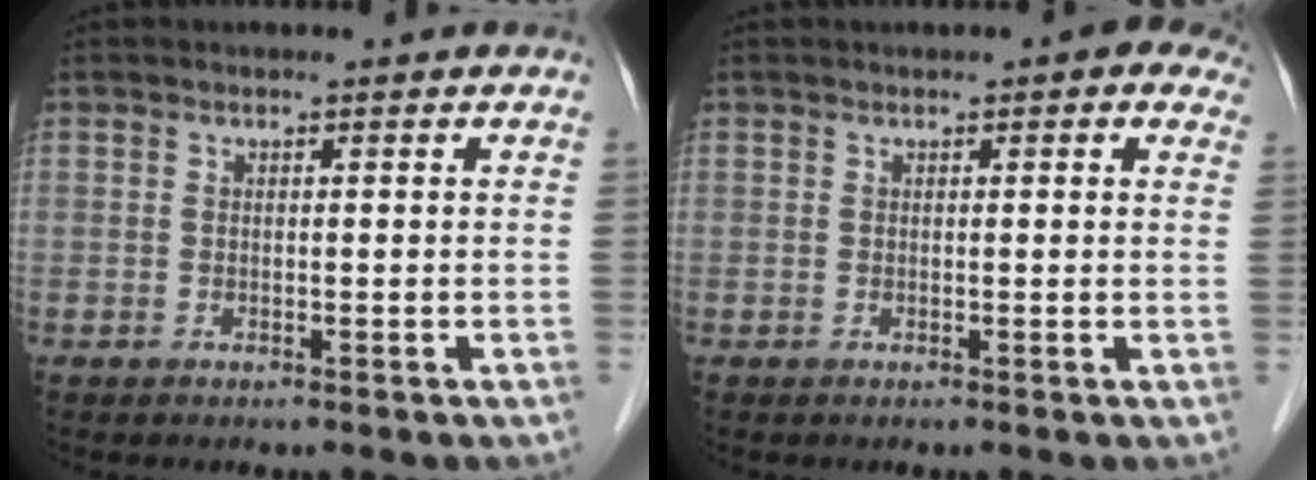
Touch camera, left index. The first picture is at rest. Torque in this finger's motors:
{"motor_torque": [0.47, -0.54, 0.26, 0.05]}